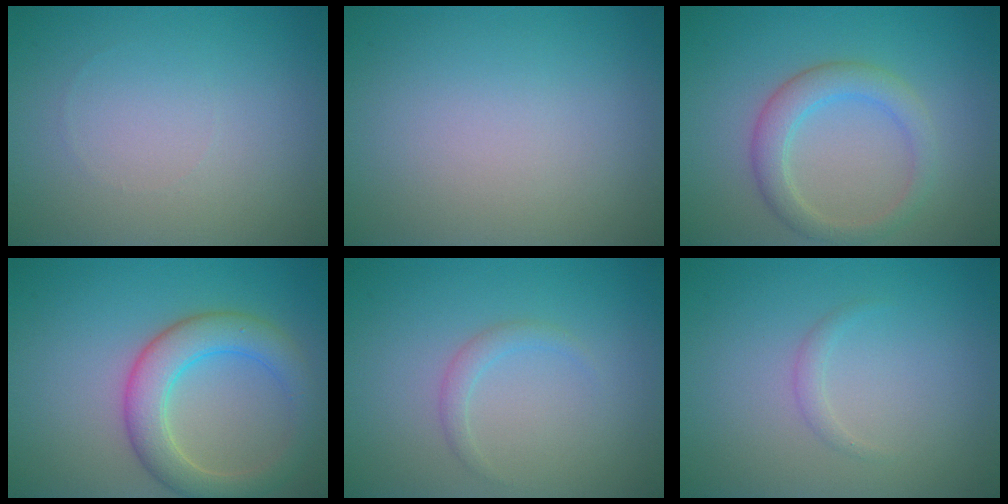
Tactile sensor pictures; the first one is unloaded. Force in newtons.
{"total": 0.0}
{"total": 3.2, "press": 3.2, "slide": 0.3}
{"total": 5.2, "press": 5.2, "slide": 0.1}
{"total": 1.2, "press": 1.1, "slide": 0.1}
{"total": 0.8, "press": 0.8, "slide": 0.1}